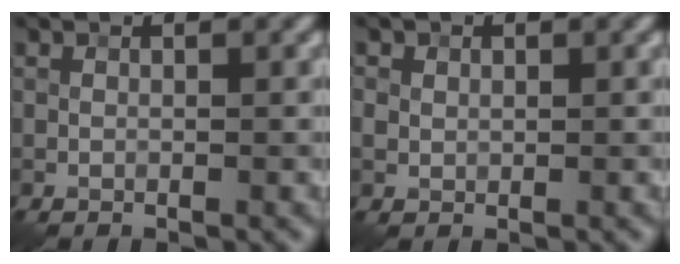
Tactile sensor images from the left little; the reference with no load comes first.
{"total": 1.4, "force": [0.4, 1.3, 0.5], "torque": [-0.006, -0.001, 0.006]}